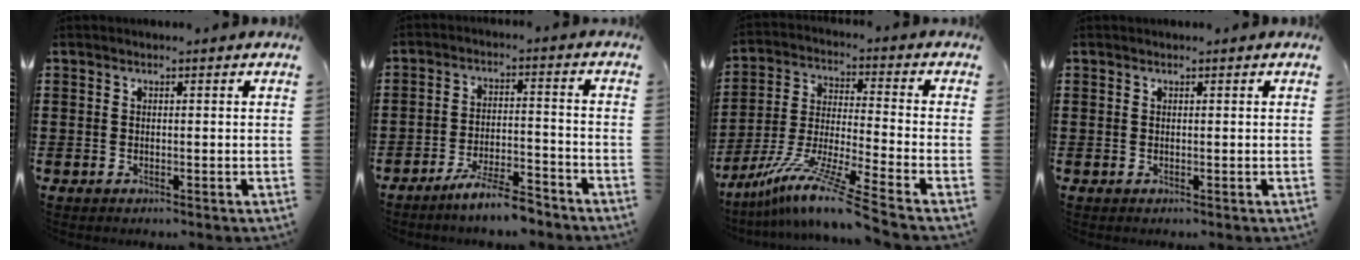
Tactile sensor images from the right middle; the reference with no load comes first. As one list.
[{"total": 6.6, "force": [-5.8, 0.2, 3.2], "torque": [-0.064, -0.005, -0.108]}, {"total": 10.6, "force": [-8.5, -0.7, 6.4], "torque": [-0.135, -0.010, -0.175]}, {"total": 0.0}]